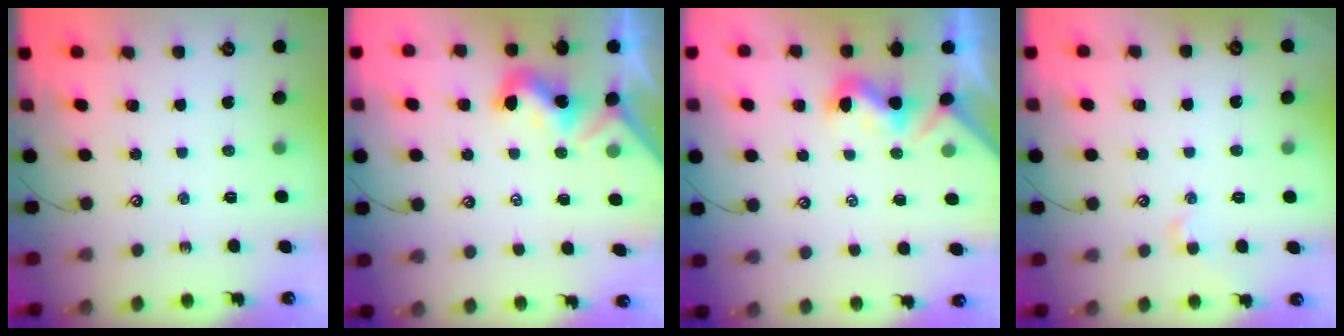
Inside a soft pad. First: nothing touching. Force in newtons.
{"total": 1.8, "press": 1.8, "slide": 0.1}
{"total": 1.4, "press": 1.3, "slide": 0.5}
{"total": 0.6, "press": 0.3, "slide": 0.5}